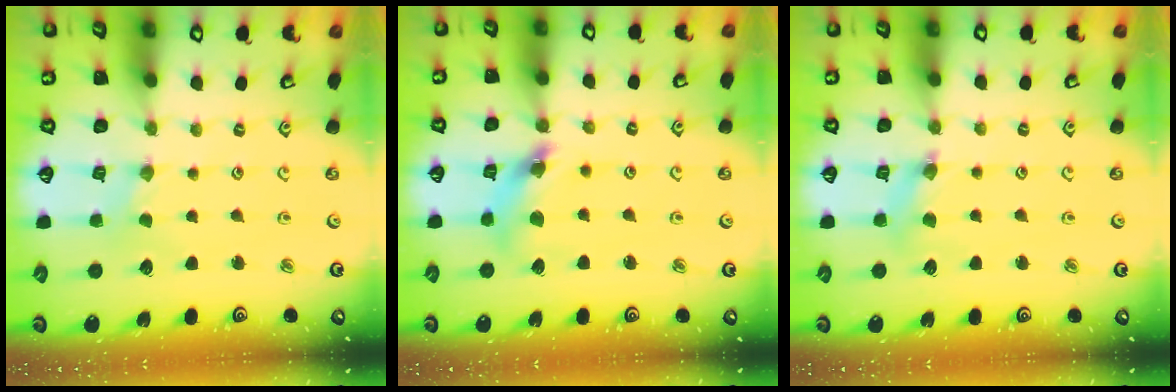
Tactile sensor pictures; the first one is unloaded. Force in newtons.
{"total": 9.6, "press": 9.6, "slide": 0.9}
{"total": 4.4, "press": 4.4, "slide": 0.4}